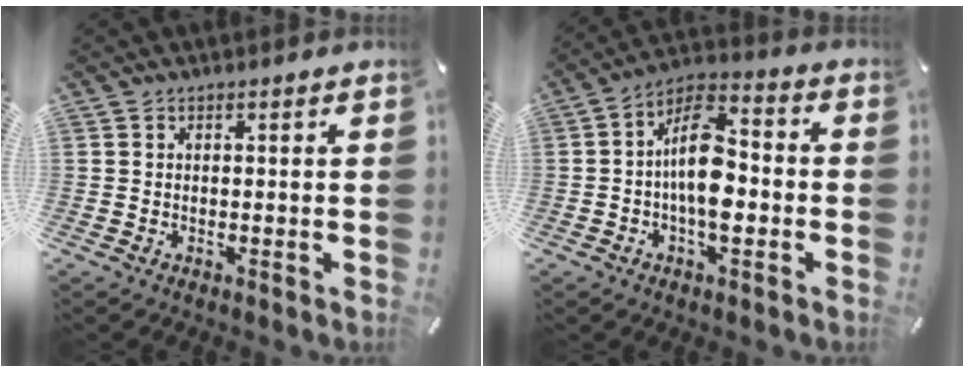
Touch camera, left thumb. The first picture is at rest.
{"total": 12.9, "force": [-2.2, 6.5, 10.9], "torque": [-0.203, 0.009, -0.037]}